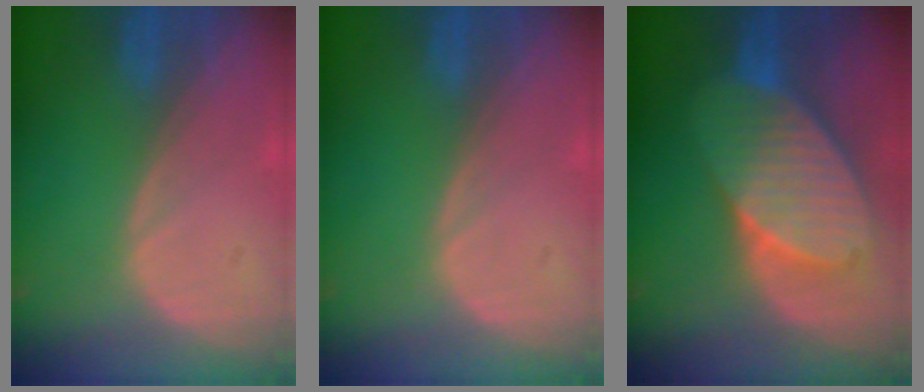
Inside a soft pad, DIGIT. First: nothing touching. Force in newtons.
{"total": 0.0}
{"total": 10.3, "press": 10.3, "slide": 0.7}